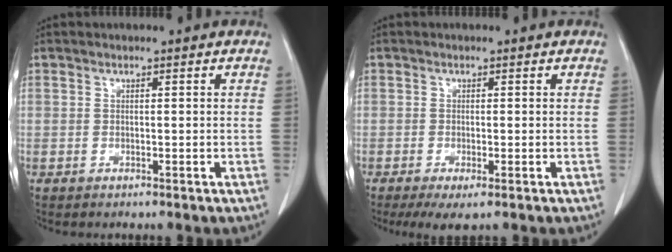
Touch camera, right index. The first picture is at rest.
{"total": 2.9, "force": [-1.4, 0.8, 2.4], "torque": [-0.039, -0.009, -0.017]}